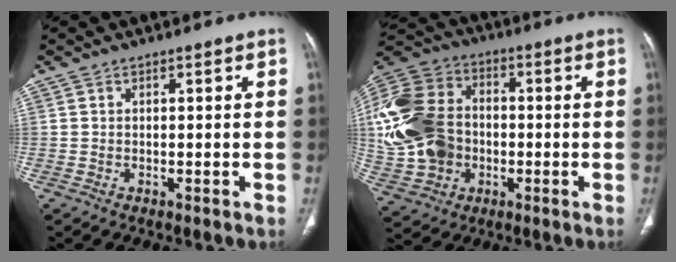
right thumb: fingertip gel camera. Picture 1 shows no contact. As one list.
[{"total": 24.5, "force": [-1.2, 19.2, 15.2], "torque": [-0.340, 0.031, -0.011]}]